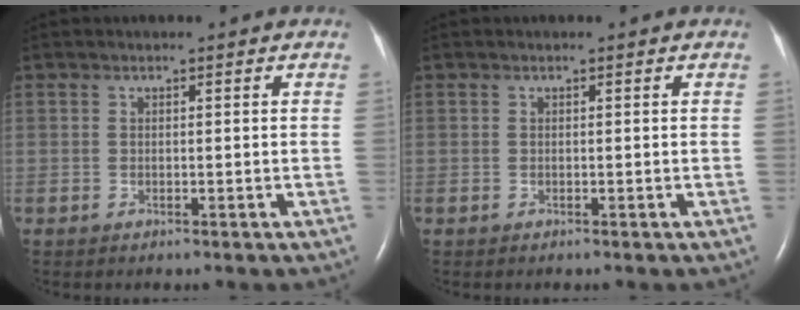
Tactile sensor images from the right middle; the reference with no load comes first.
{"total": 0.0}